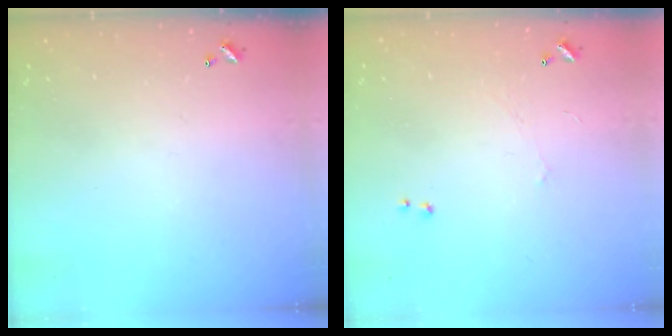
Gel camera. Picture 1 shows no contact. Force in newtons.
{"total": 1.0, "press": 0.9, "slide": 0.5}